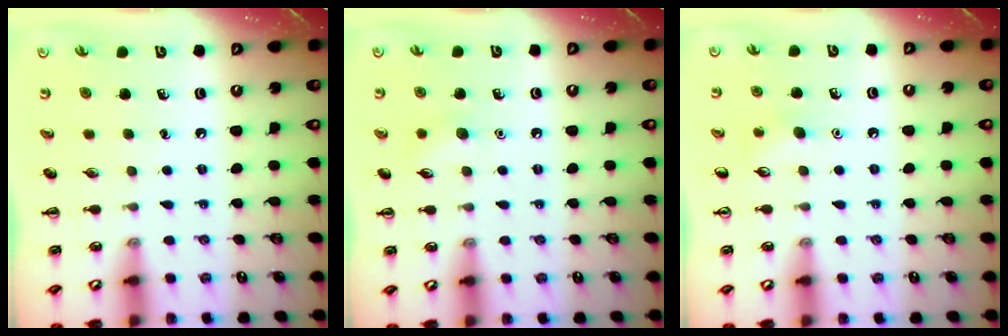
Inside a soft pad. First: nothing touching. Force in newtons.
{"total": 5.6, "press": 5.5, "slide": 1.2}
{"total": 6.3, "press": 6.1, "slide": 1.6}